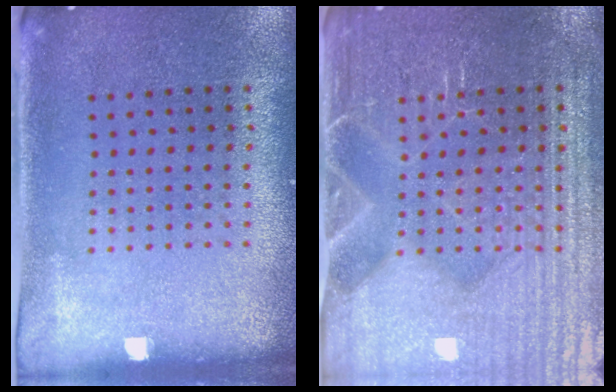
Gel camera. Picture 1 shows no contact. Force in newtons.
{"total": 4.7, "press": 4.5, "slide": 1.1}